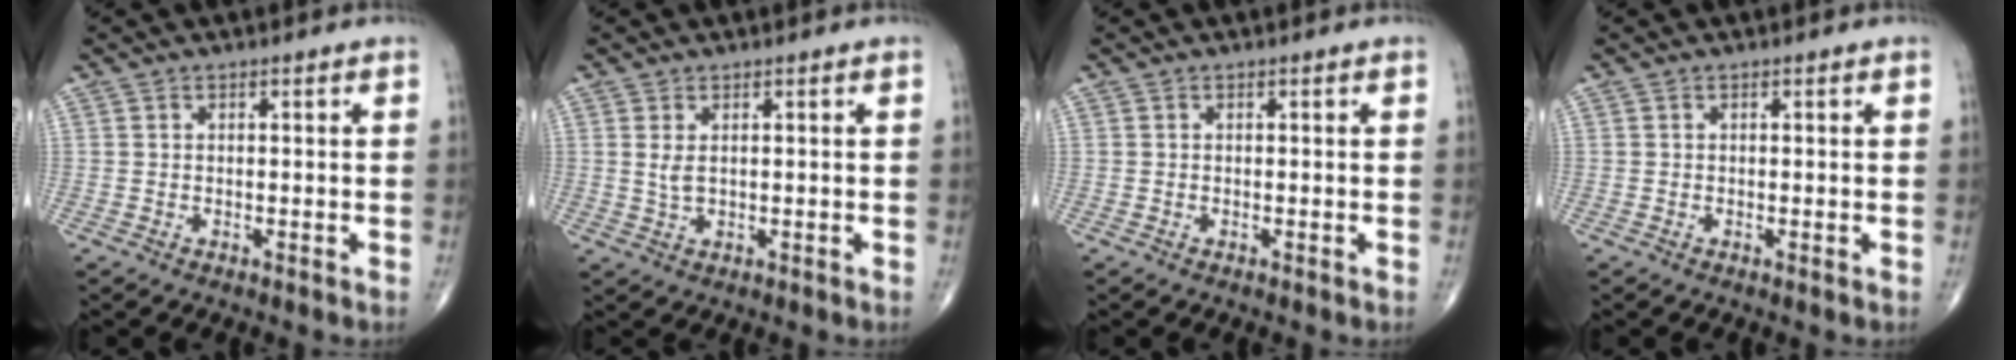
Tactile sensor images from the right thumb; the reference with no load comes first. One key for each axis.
{"total": 2.0, "fx": 0.5, "fy": 1.0, "fz": 1.7, "tx": -0.033, "ty": -0.003, "tz": 0.016}
{"total": 0.0}
{"total": 0.0}